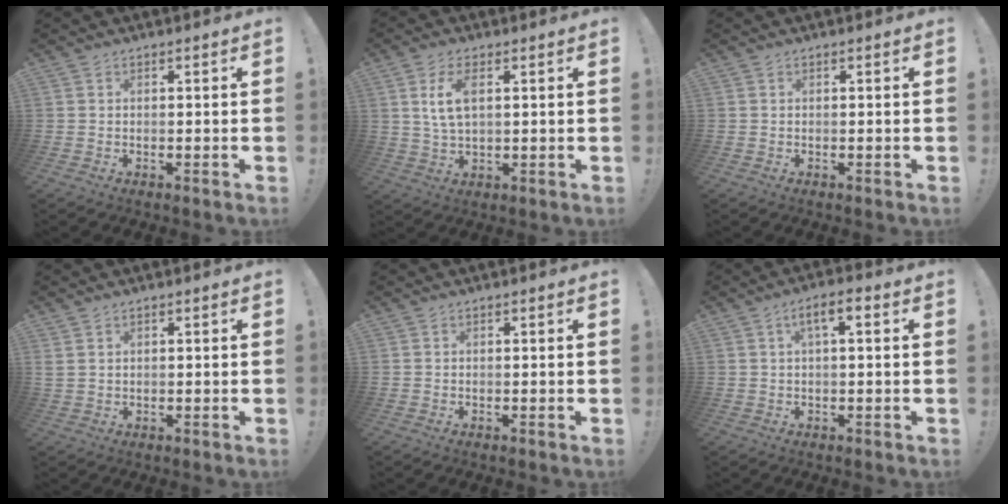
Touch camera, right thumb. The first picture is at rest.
{"total": 7.4, "force": [2.2, 3.5, 6.2], "torque": [-0.125, -0.001, 0.036]}
{"total": 0.0}
{"total": 1.6, "force": [0.8, 1.1, 0.9], "torque": [-0.021, 0.002, 0.016]}
{"total": 0.0}
{"total": 4.9, "force": [0.8, 1.3, 4.6], "torque": [-0.077, 0.002, 0.007]}